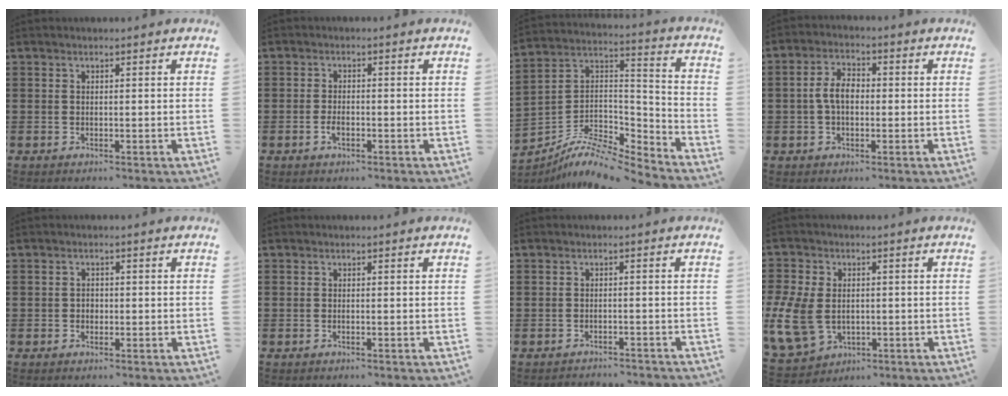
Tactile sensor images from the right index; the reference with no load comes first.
{"total": 2.0, "force": [-0.9, 0.9, 1.5], "torque": [-0.036, -0.002, -0.018]}
{"total": 8.7, "force": [-7.5, 2.5, 3.5], "torque": [-0.078, 0.003, -0.151]}
{"total": 4.7, "force": [-0.3, 2.7, 3.9], "torque": [-0.089, 0.004, -0.011]}
{"total": 1.0, "force": [-0.2, 0.9, 0.5], "torque": [-0.011, 0.002, -0.005]}
{"total": 0.0}
{"total": 1.7, "force": [-1.6, 0.1, -0.3], "torque": [0.001, 0.004, -0.037]}
{"total": 9.2, "force": [-1.1, 6.6, 6.3], "torque": [-0.176, -0.001, -0.024]}